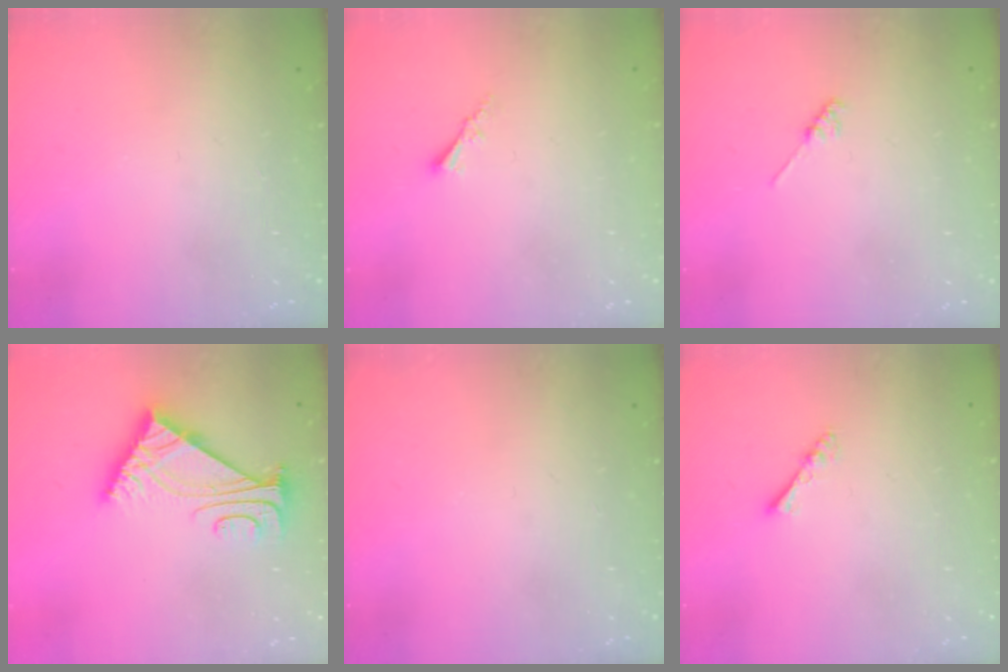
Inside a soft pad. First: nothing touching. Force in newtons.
{"total": 2.1, "press": 2.1, "slide": 0.3}
{"total": 1.8, "press": 1.7, "slide": 0.4}
{"total": 8.9, "press": 8.8, "slide": 1.1}
{"total": 0.0}
{"total": 2.9, "press": 2.8, "slide": 0.5}